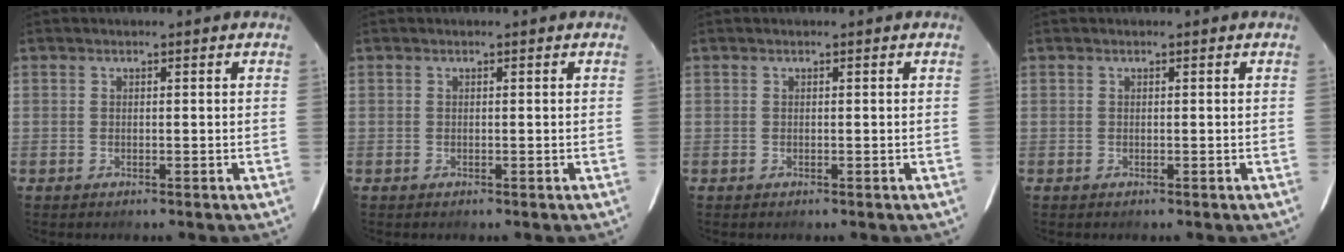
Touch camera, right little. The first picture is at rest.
{"total": 0.0}
{"total": 0.0}
{"total": 0.0}